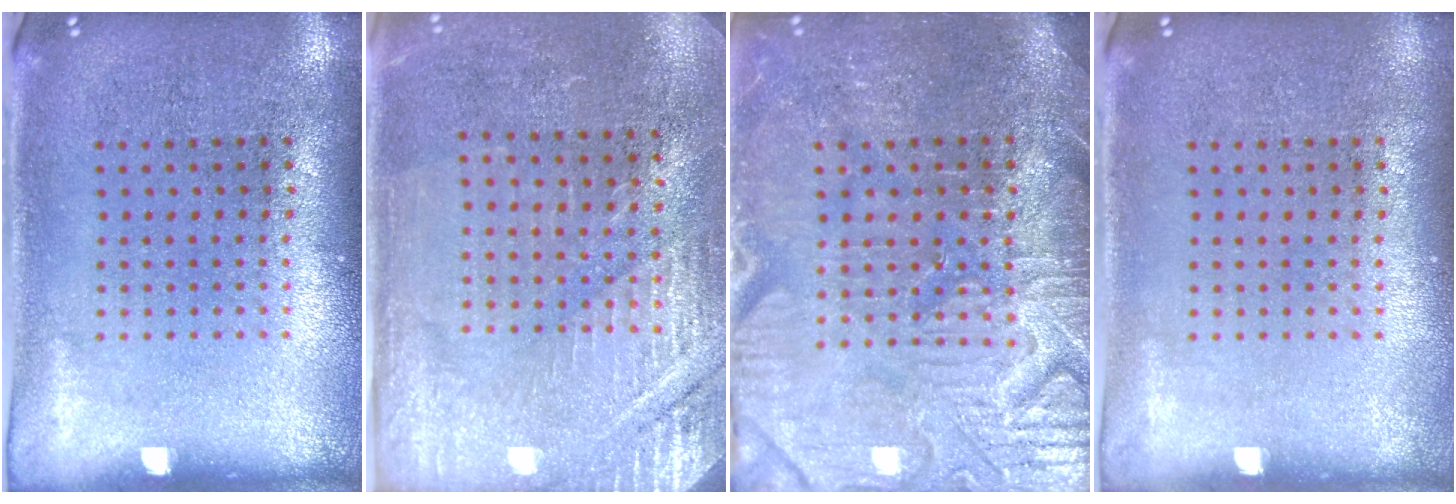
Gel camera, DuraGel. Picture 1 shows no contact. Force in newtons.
{"total": 2.8, "press": 2.8, "slide": 0.4}
{"total": 3.9, "press": 3.7, "slide": 1.2}
{"total": 0.0}